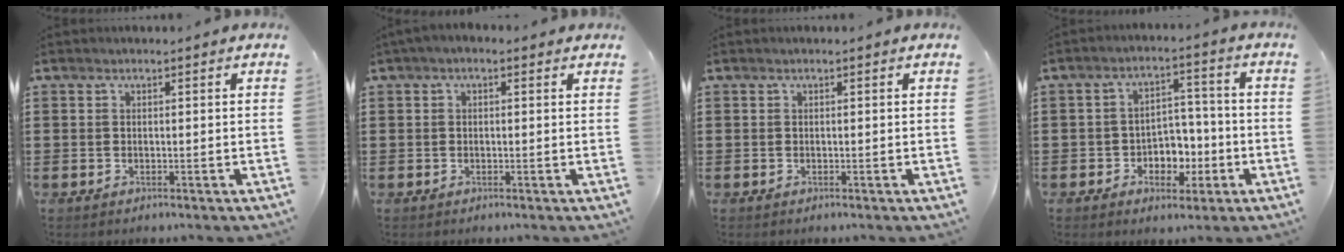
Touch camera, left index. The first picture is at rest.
{"total": 1.1, "force": [-0.2, 0.6, 0.9], "torque": [-0.016, 0.005, -0.004]}
{"total": 0.0}
{"total": 5.1, "force": [-1.8, 4.1, 2.5], "torque": [-0.046, 0.011, -0.036]}